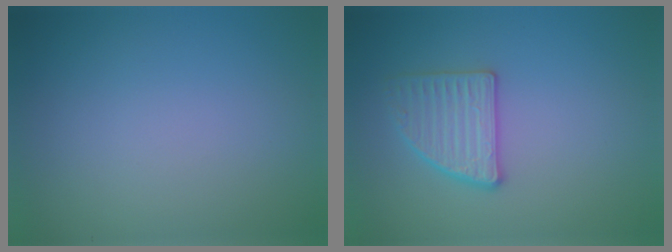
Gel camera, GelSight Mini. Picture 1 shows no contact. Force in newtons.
{"total": 2.8, "press": 2.8, "slide": 0.3}